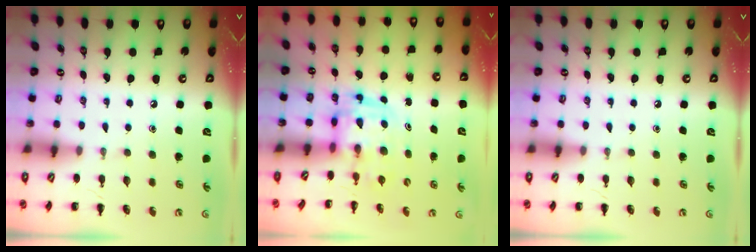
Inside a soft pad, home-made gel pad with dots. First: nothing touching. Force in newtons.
{"total": 3.3, "press": 3.2, "slide": 0.7}
{"total": 0.0}